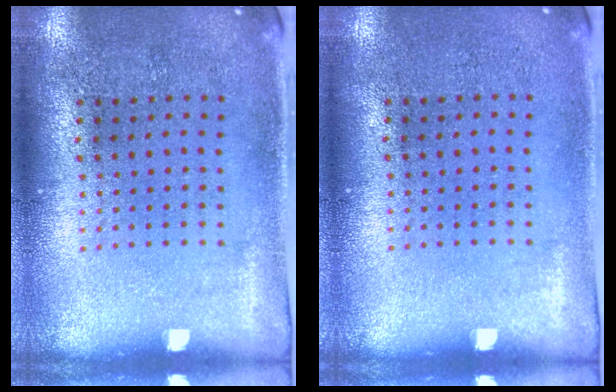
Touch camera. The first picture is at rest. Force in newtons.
{"total": 0.0}